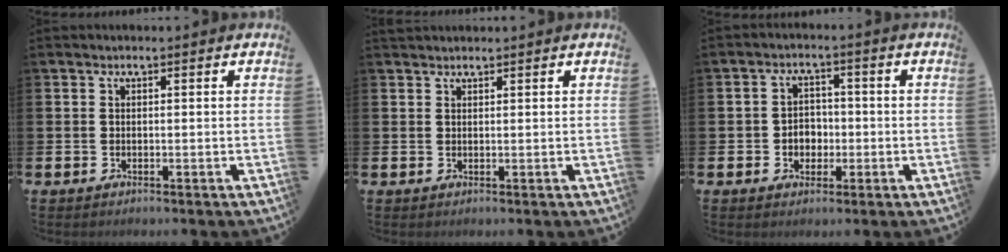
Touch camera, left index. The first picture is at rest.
{"total": 1.1, "force": [1.1, 0.3, 0.0], "torque": [0.011, -0.001, 0.018]}
{"total": 3.2, "force": [-0.7, 2.8, 1.4], "torque": [-0.021, 0.004, -0.021]}